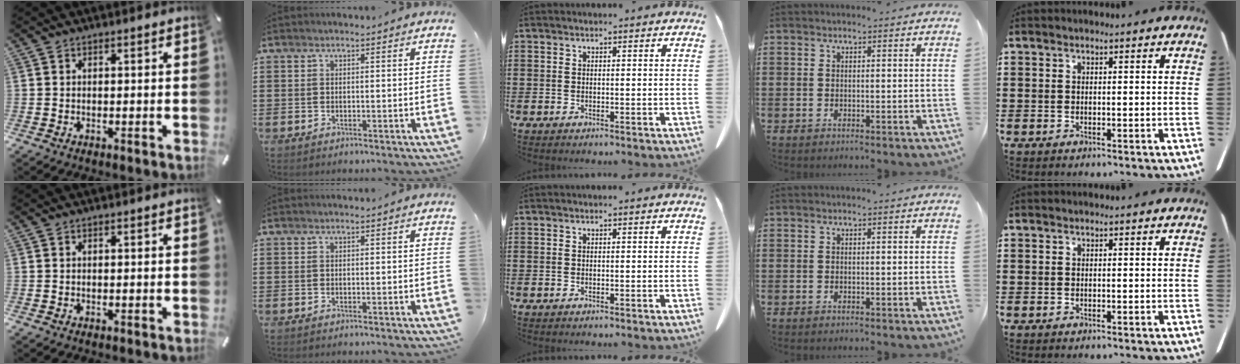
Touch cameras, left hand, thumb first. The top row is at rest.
{}